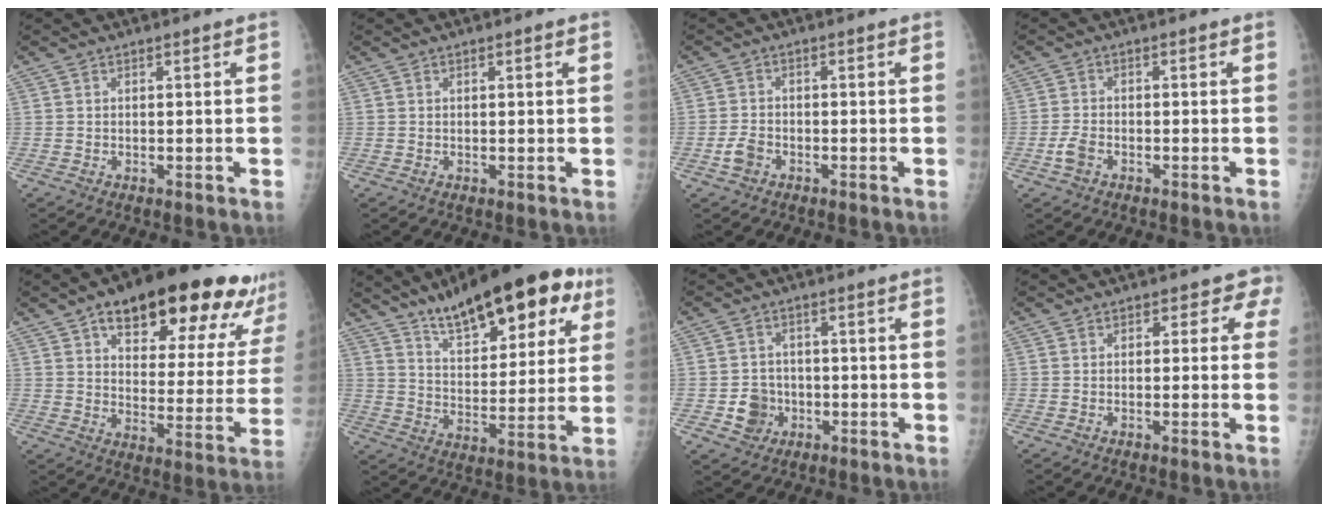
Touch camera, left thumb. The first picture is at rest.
{"total": 0.8, "force": [0.3, 0.2, 0.7], "torque": [-0.010, 0.002, 0.004]}
{"total": 3.2, "force": [-1.7, 2.2, 1.6], "torque": [-0.029, 0.010, -0.029]}
{"total": 2.9, "force": [-1.6, 1.7, 1.7], "torque": [-0.041, 0.007, -0.028]}
{"total": 26.7, "force": [17.3, 9.6, 17.9], "torque": [-0.215, -0.041, 0.239]}
{"total": 22.2, "force": [13.3, 9.0, 15.3], "torque": [-0.175, -0.033, 0.198]}
{"total": 5.5, "force": [-1.8, 4.9, 1.7], "torque": [-0.004, 0.011, -0.025]}
{"total": 2.4, "force": [0.9, 2.0, 1.0], "torque": [0.028, 0.004, -0.006]}